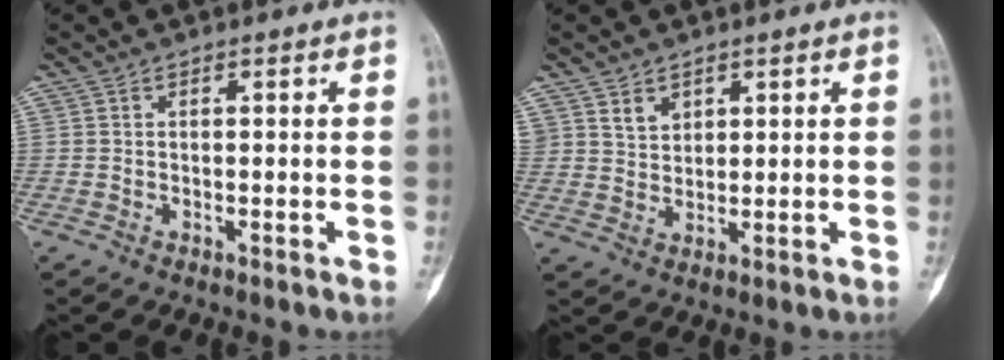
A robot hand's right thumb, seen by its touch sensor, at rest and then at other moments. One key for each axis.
{"total": 3.6, "fx": 2.3, "fy": 2.4, "fz": 1.2, "tx": -0.006, "ty": -0.020, "tz": 0.049}